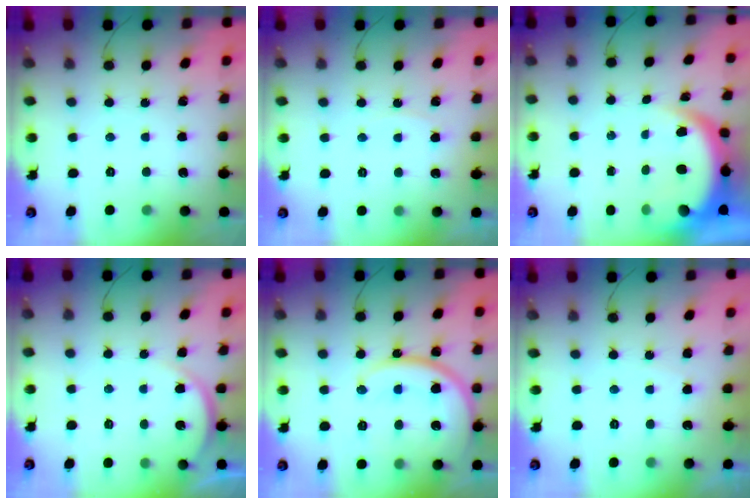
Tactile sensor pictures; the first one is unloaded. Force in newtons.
{"total": 3.0, "press": 3.0, "slide": 0.4}
{"total": 6.9, "press": 6.9, "slide": 0.9}
{"total": 4.8, "press": 4.7, "slide": 0.6}
{"total": 16.4, "press": 16.3, "slide": 1.9}
{"total": 3.9, "press": 3.9, "slide": 0.4}